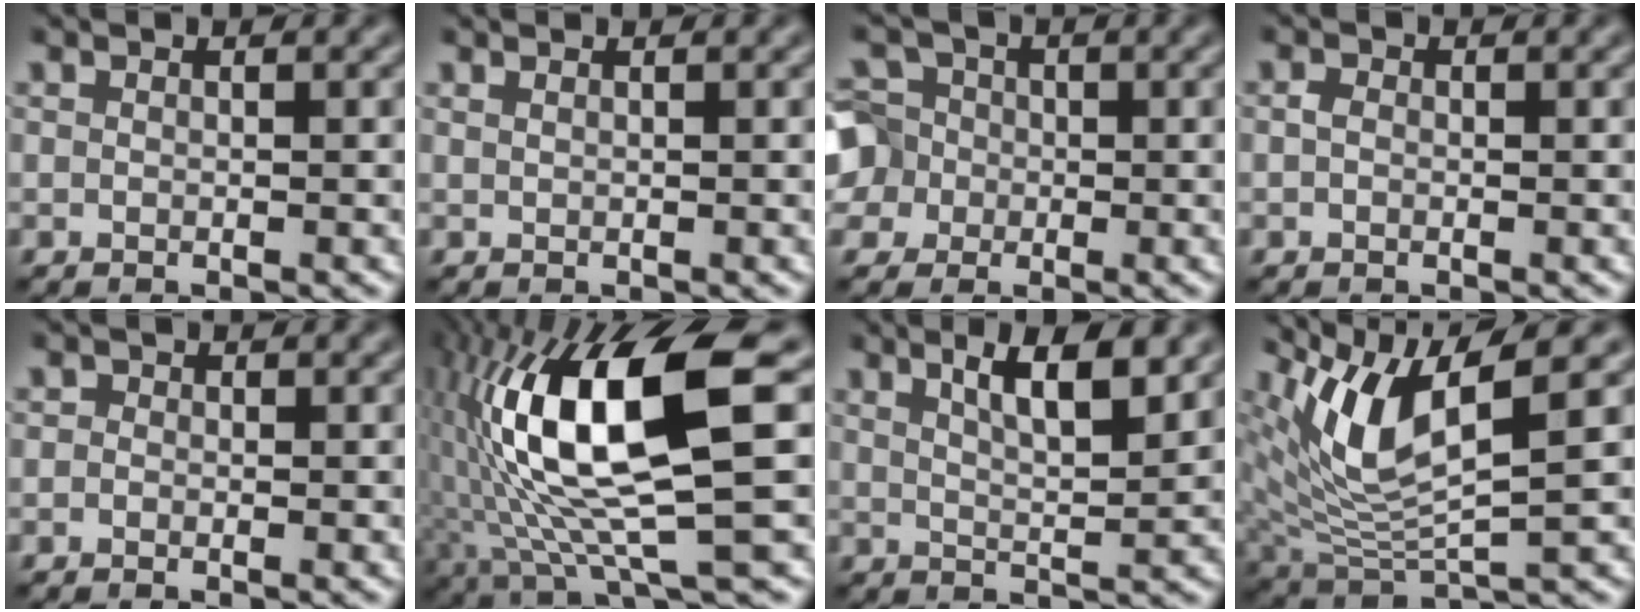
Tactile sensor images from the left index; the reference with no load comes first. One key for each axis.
{"total": 0.6, "fx": 0.4, "fy": 0.3, "fz": 0.3, "tx": -0.005, "ty": -0.003, "tz": 0.000}
{"total": 6.7, "fx": -1.0, "fy": 6.1, "fz": 2.5, "tx": -0.058, "ty": 0.025, "tz": -0.051}
{"total": 0.8, "fx": -0.2, "fy": 0.7, "fz": 0.4, "tx": -0.009, "ty": -0.001, "tz": -0.006}
{"total": 0.9, "fx": -0.1, "fy": 0.8, "fz": 0.3, "tx": -0.003, "ty": -0.007, "tz": -0.012}
{"total": 13.8, "fx": 1.6, "fy": 3.5, "fz": 13.3, "tx": -0.248, "ty": 0.000, "tz": 0.035}
{"total": 5.0, "fx": 2.5, "fy": 1.3, "fz": 4.1, "tx": -0.060, "ty": 0.000, "tz": 0.040}
{"total": 7.3, "fx": 2.8, "fy": 2.2, "fz": 6.4, "tx": -0.141, "ty": -0.005, "tz": 0.059}